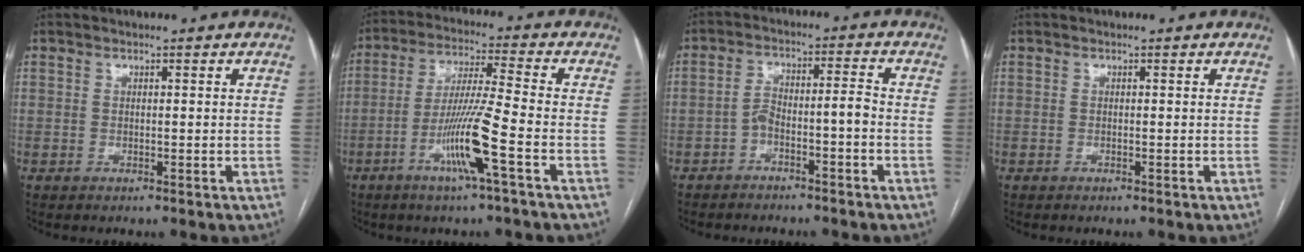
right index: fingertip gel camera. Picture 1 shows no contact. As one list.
[{"total": 10.5, "force": [-4.3, -0.9, 9.5], "torque": [-0.188, -0.008, -0.085]}, {"total": 4.7, "force": [-2.5, 0.9, 3.9], "torque": [-0.072, 0.030, -0.037]}, {"total": 0.0}]